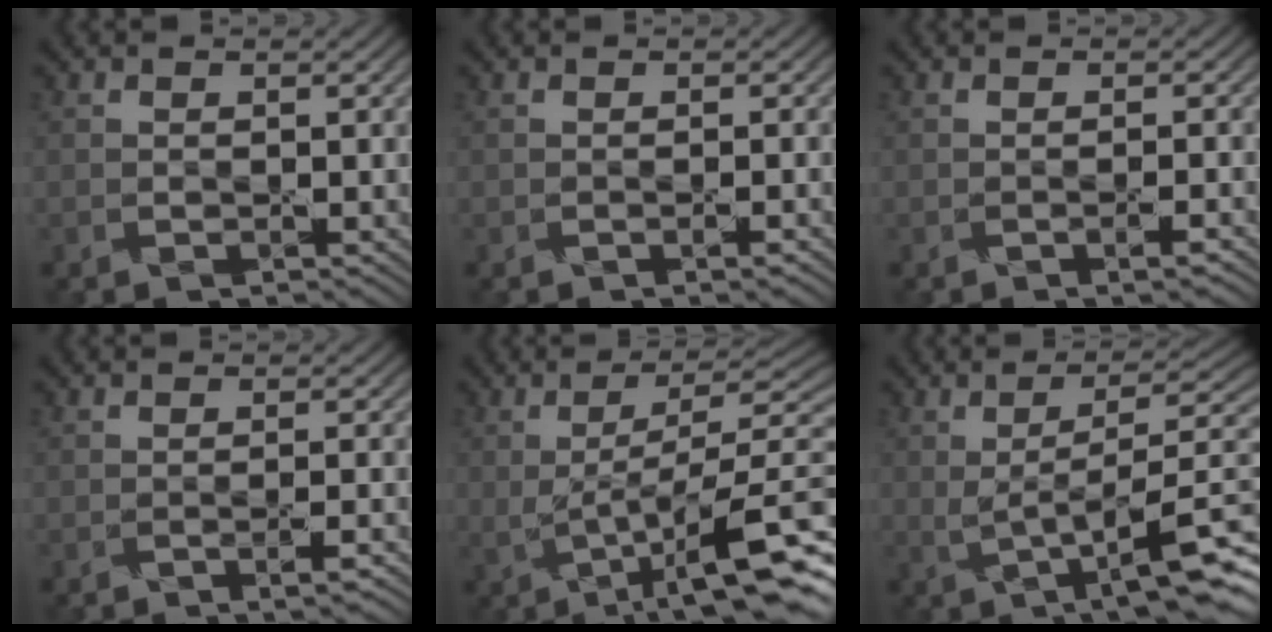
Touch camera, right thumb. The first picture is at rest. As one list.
[{"total": 1.0, "force": [-0.4, 0.1, 0.9], "torque": [-0.014, -0.001, -0.007]}, {"total": 1.7, "force": [-0.7, 0.3, 1.5], "torque": [-0.022, 0.001, -0.013]}, {"total": 2.0, "force": [-0.9, 0.4, 1.8], "torque": [-0.026, 0.003, -0.017]}, {"total": 13.1, "force": [-2.5, 3.3, 12.4], "torque": [-0.191, 0.011, -0.031]}, {"total": 9.5, "force": [-0.8, 2.3, 9.2], "torque": [-0.136, 0.016, -0.011]}]